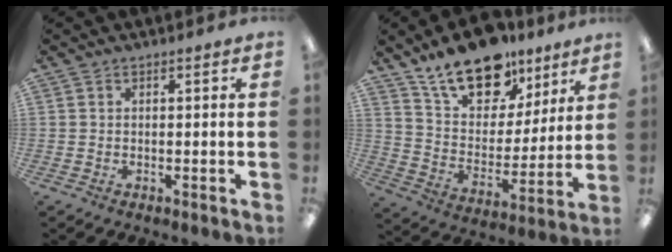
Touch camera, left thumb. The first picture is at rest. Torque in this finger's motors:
{"motor_torque": [0.46, 0.36, 1.54, -1.23, 0.19]}